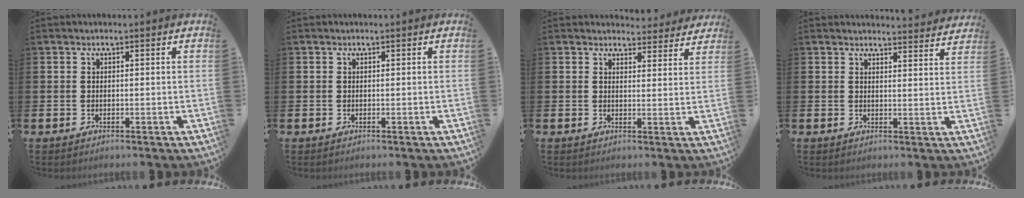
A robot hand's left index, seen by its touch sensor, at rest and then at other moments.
{"total": 0.0}
{"total": 3.4, "force": [3.3, 0.9, 0.0], "torque": [0.010, -0.023, 0.056]}
{"total": 3.1, "force": [3.1, -0.1, -0.2], "torque": [0.006, -0.025, 0.055]}